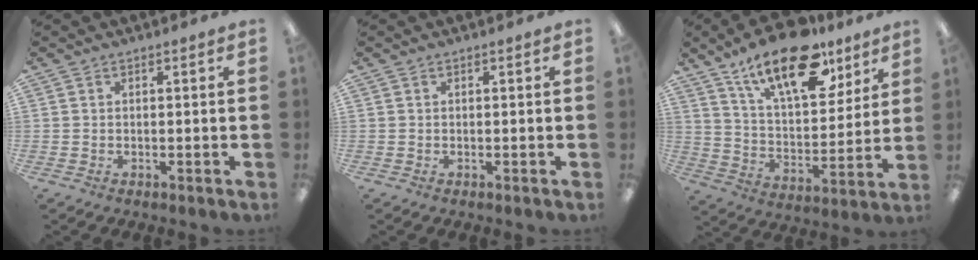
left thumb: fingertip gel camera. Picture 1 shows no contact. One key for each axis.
{"total": 0.0}
{"total": 20.1, "fx": 13.8, "fy": 8.4, "fz": 11.9, "tx": -0.197, "ty": -0.073, "tz": 0.238}